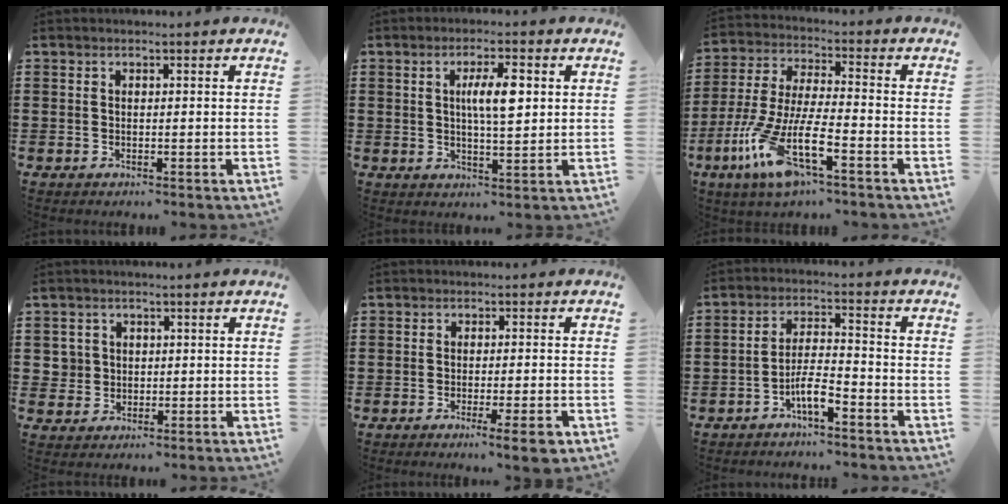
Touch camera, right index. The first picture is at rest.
{"total": 6.1, "force": [1.3, 1.7, 5.7], "torque": [-0.104, 0.007, 0.017]}
{"total": 11.6, "force": [-6.6, 1.9, 9.4], "torque": [-0.229, -0.024, -0.135]}
{"total": 2.4, "force": [0.3, 2.4, 0.4], "torque": [-0.020, 0.009, 0.004]}
{"total": 3.8, "force": [-2.1, 0.1, 3.2], "torque": [-0.049, -0.009, -0.032]}
{"total": 5.0, "force": [-3.2, 1.1, 3.7], "torque": [-0.085, 0.000, -0.064]}